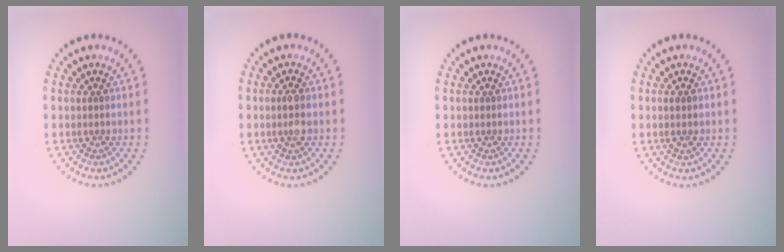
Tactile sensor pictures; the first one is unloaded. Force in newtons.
{"total": 1.7, "press": 1.7, "slide": 0.3}
{"total": 0.0}
{"total": 0.9, "press": 0.8, "slide": 0.2}